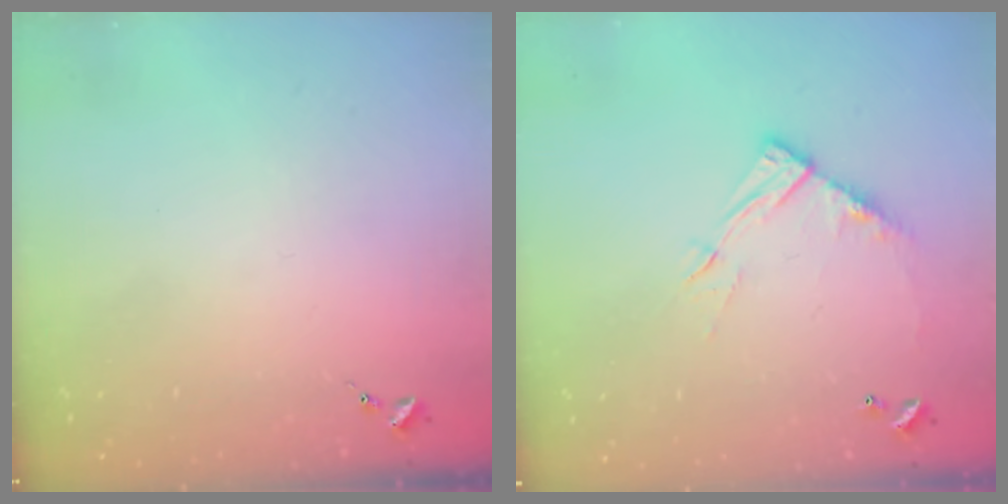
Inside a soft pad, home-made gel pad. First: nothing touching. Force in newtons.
{"total": 11.5, "press": 11.5, "slide": 0.8}